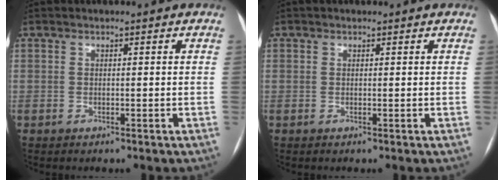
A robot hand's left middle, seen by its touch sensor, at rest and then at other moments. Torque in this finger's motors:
{"motor_torque": [0.35, -0.66, 0.18, -0.01]}